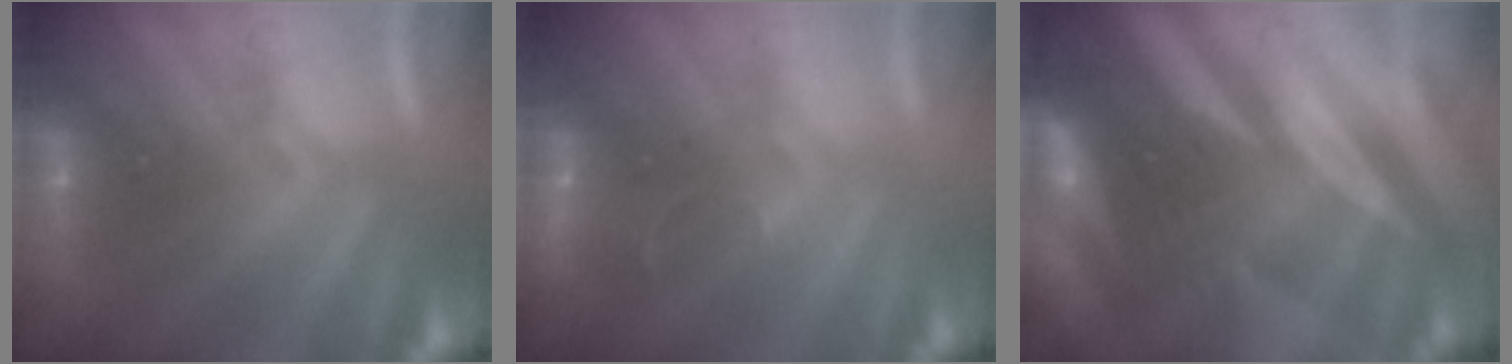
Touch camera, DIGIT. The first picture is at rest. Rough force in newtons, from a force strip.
{"total": 3.1}
{"total": 3.2}